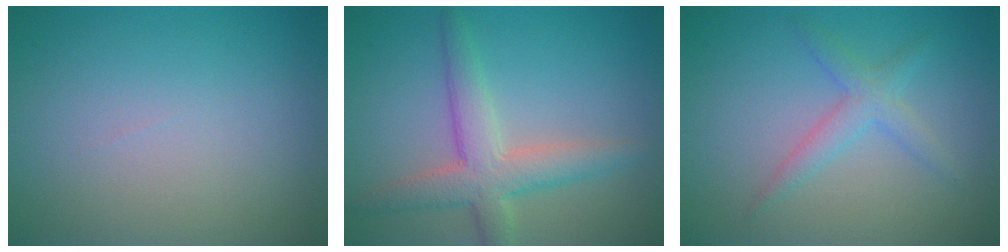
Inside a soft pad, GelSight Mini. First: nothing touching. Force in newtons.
{"total": 4.6, "press": 4.6, "slide": 0.4}
{"total": 2.3, "press": 2.3, "slide": 0.2}